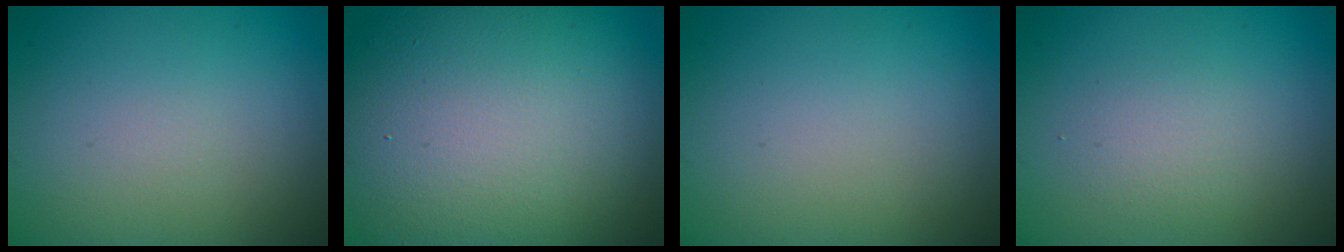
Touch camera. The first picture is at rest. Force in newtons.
{"total": 14.7, "press": 14.7, "slide": 0.6}
{"total": 0.0}
{"total": 1.6, "press": 1.6, "slide": 0.1}